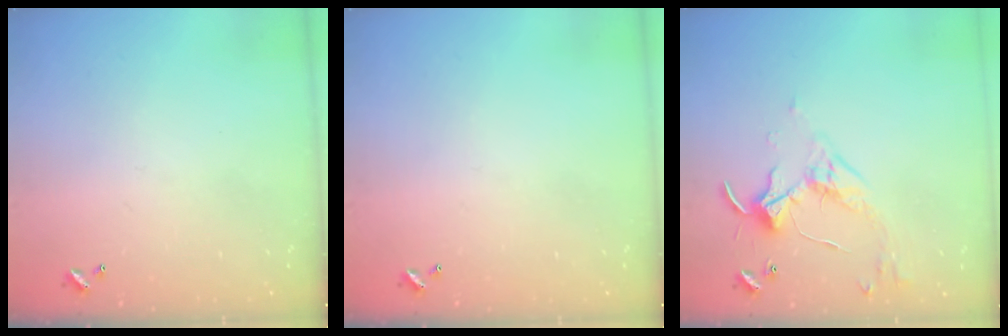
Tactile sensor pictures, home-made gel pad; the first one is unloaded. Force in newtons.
{"total": 0.0}
{"total": 3.3, "press": 3.2, "slide": 0.6}